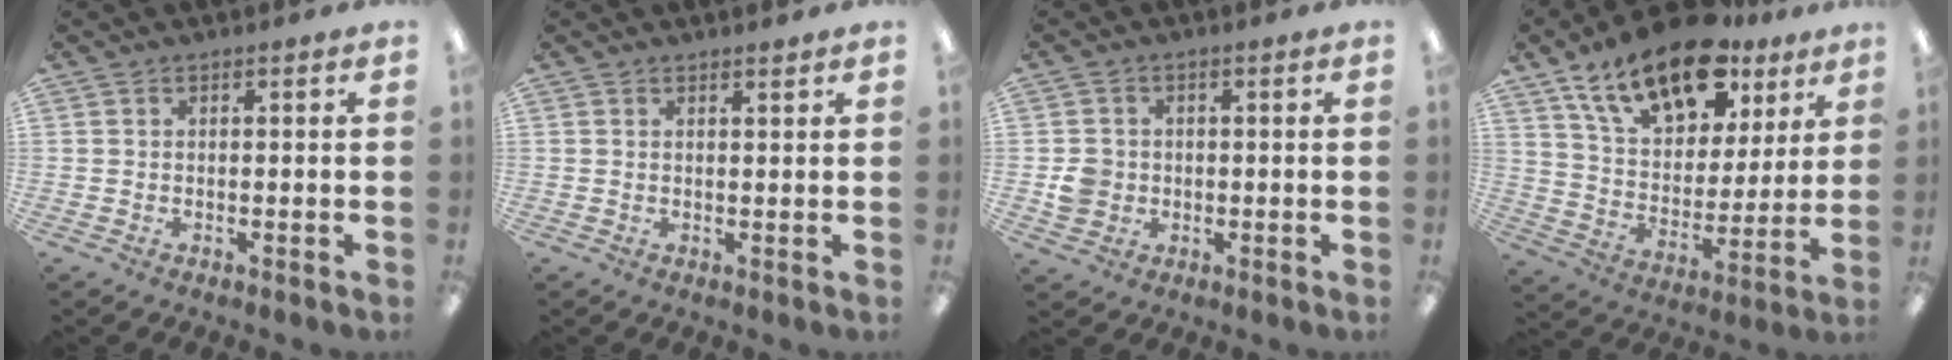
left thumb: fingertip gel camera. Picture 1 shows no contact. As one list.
[{"total": 1.3, "force": [1.2, 0.1, 0.5], "torque": [-0.001, -0.005, 0.020]}, {"total": 4.5, "force": [-0.4, 4.3, 1.3], "torque": [-0.010, 0.004, -0.007]}, {"total": 19.5, "force": [13.2, 9.6, 10.6], "torque": [-0.185, -0.068, 0.233]}]